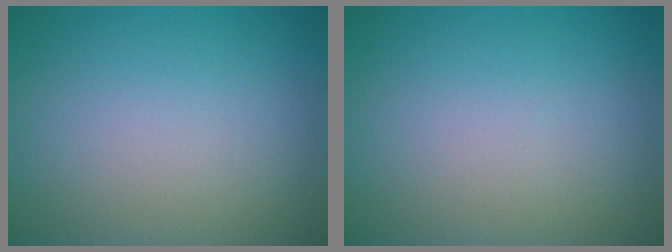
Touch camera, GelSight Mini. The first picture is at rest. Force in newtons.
{"total": 0.0}